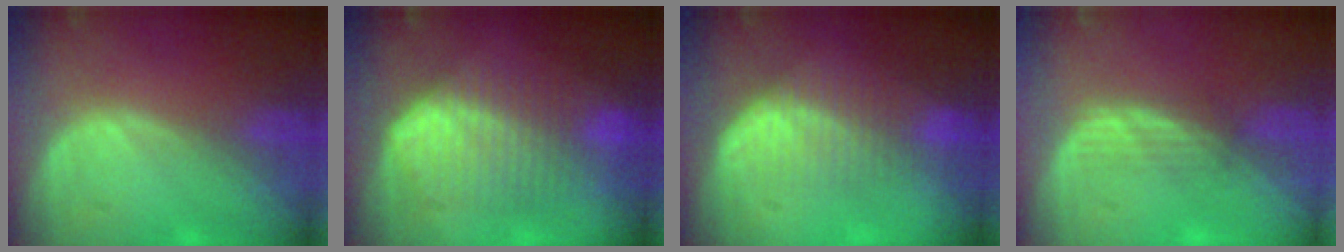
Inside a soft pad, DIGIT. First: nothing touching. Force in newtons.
{"total": 9.7, "press": 9.7, "slide": 0.8}
{"total": 6.9, "press": 6.5, "slide": 2.4}
{"total": 2.4, "press": 2.3, "slide": 0.6}